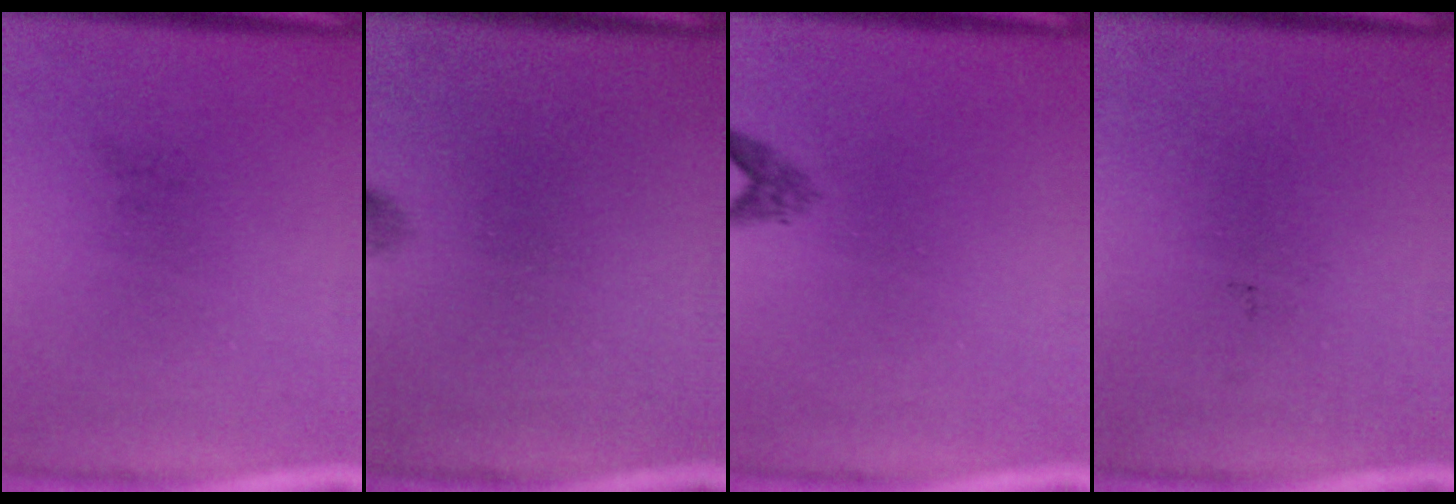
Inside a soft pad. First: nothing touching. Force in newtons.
{"total": 1.0}
{"total": 1.3}
{"total": 0.0}